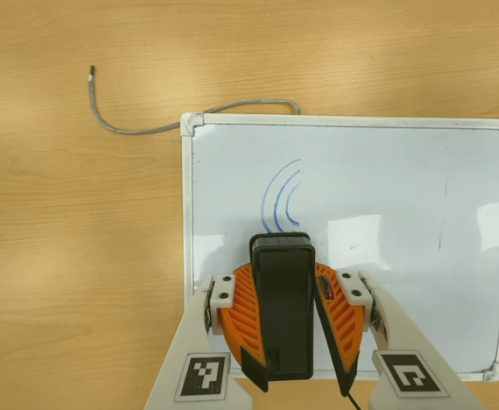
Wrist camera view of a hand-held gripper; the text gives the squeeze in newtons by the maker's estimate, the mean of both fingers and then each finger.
{"total": 10.9, "left": 9.7, "right": 12.1}